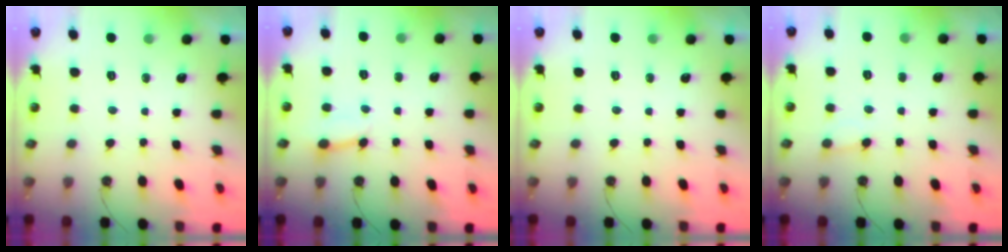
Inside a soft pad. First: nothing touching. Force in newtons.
{"total": 2.9, "press": 2.9, "slide": 0.2}
{"total": 0.0}
{"total": 5.1, "press": 5.0, "slide": 0.5}